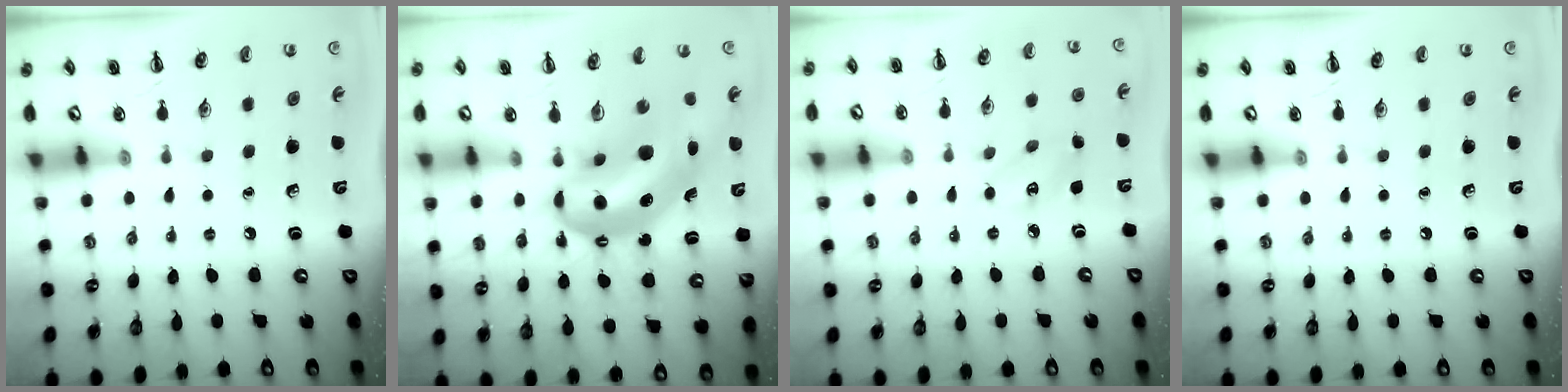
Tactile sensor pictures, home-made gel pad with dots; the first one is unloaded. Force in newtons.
{"total": 12.5, "press": 12.1, "slide": 3.1}
{"total": 3.0, "press": 2.9, "slide": 0.7}
{"total": 0.0}